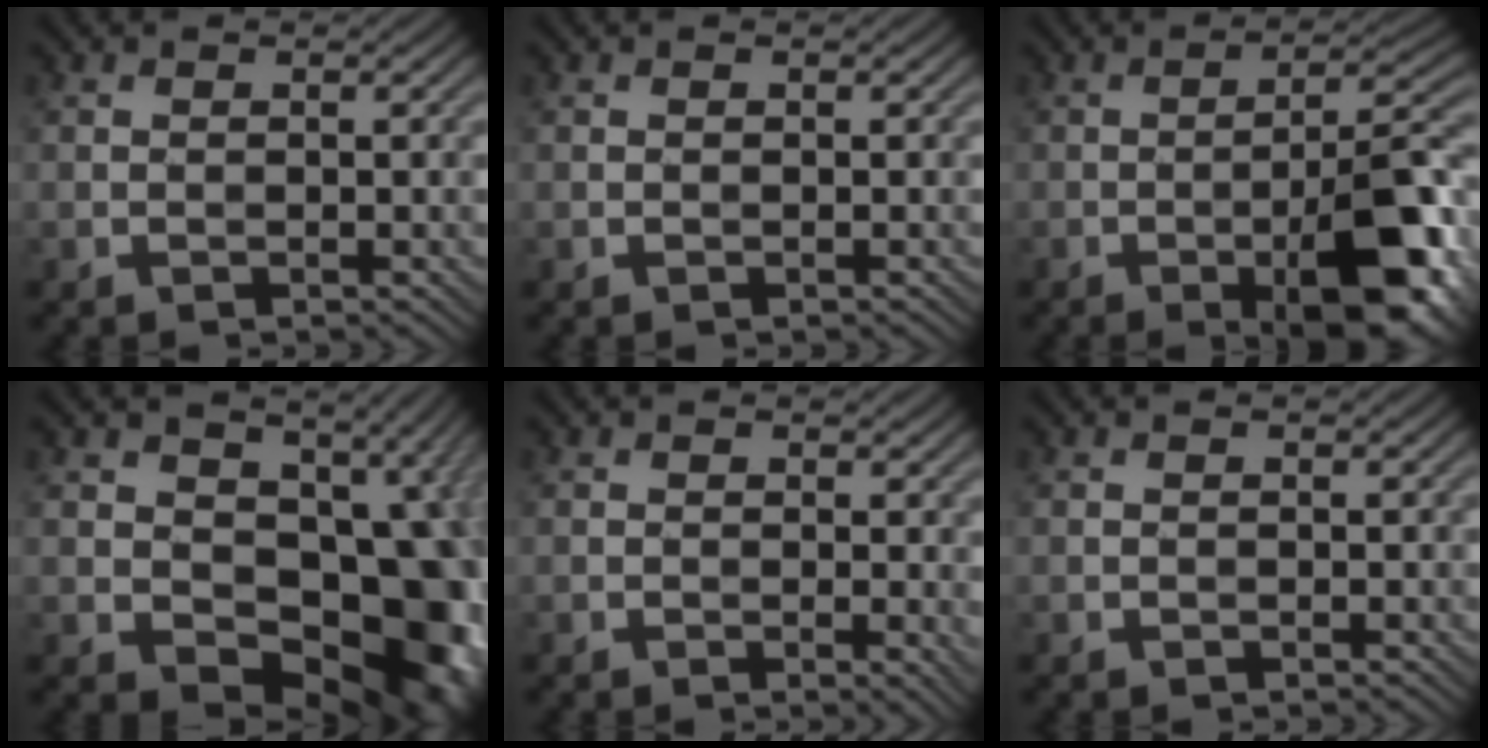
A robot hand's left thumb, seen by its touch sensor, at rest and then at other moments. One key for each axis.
{"total": 0.0}
{"total": 12.1, "fx": -5.2, "fy": 3.4, "fz": 10.4, "tx": -0.146, "ty": 0.011, "tz": -0.084}
{"total": 17.7, "fx": -1.6, "fy": 12.0, "fz": 12.9, "tx": -0.148, "ty": -0.037, "tz": 0.015}
{"total": 2.3, "fx": 0.5, "fy": 1.1, "fz": 1.9, "tx": -0.021, "ty": -0.001, "tz": 0.009}
{"total": 0.0}